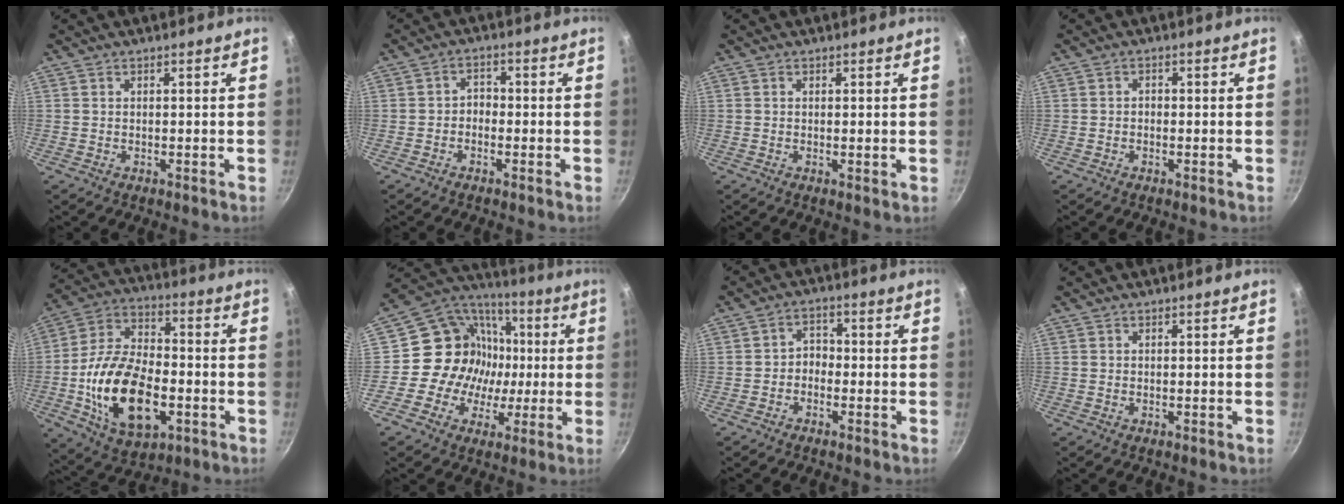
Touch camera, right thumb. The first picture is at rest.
{"total": 2.5, "force": [-1.0, 1.9, 1.3], "torque": [-0.011, 0.018, -0.024]}
{"total": 0.7, "force": [0.0, 0.0, 0.7], "torque": [-0.009, -0.004, -0.003]}
{"total": 1.0, "force": [-0.3, 0.8, 0.5], "torque": [-0.008, 0.005, -0.007]}
{"total": 21.2, "force": [-4.9, 12.2, 16.7], "torque": [-0.291, 0.025, -0.084]}
{"total": 15.8, "force": [-0.5, 14.6, 6.0], "torque": [-0.059, 0.026, -0.017]}
{"total": 3.1, "force": [-1.3, 2.3, 1.6], "torque": [-0.012, 0.022, -0.030]}
{"total": 0.0}